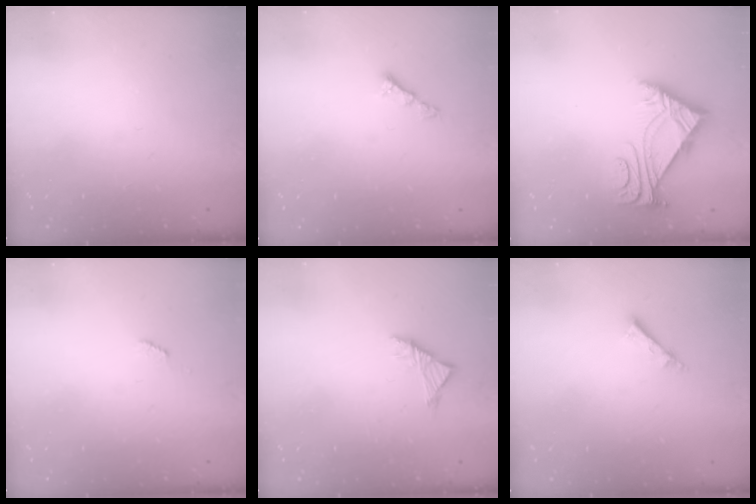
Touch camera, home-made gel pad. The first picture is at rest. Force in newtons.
{"total": 3.4, "press": 3.3, "slide": 0.6}
{"total": 6.1, "press": 6.0, "slide": 1.1}
{"total": 2.5, "press": 2.5, "slide": 0.4}
{"total": 3.0, "press": 2.9, "slide": 0.9}
{"total": 2.3, "press": 2.3, "slide": 0.1}